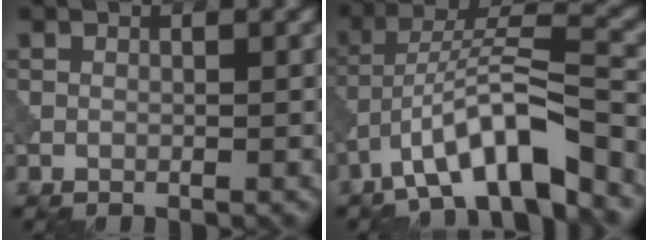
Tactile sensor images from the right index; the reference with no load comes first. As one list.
[{"total": 9.0, "force": [-5.7, 2.0, 6.7], "torque": [-0.109, 0.018, -0.102]}]